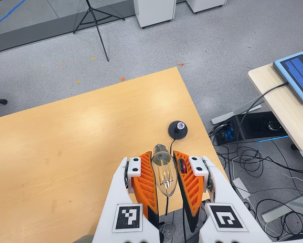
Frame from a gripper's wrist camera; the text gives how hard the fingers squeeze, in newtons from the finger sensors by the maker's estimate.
{"total": 21.0, "left": 22.4, "right": 19.6}